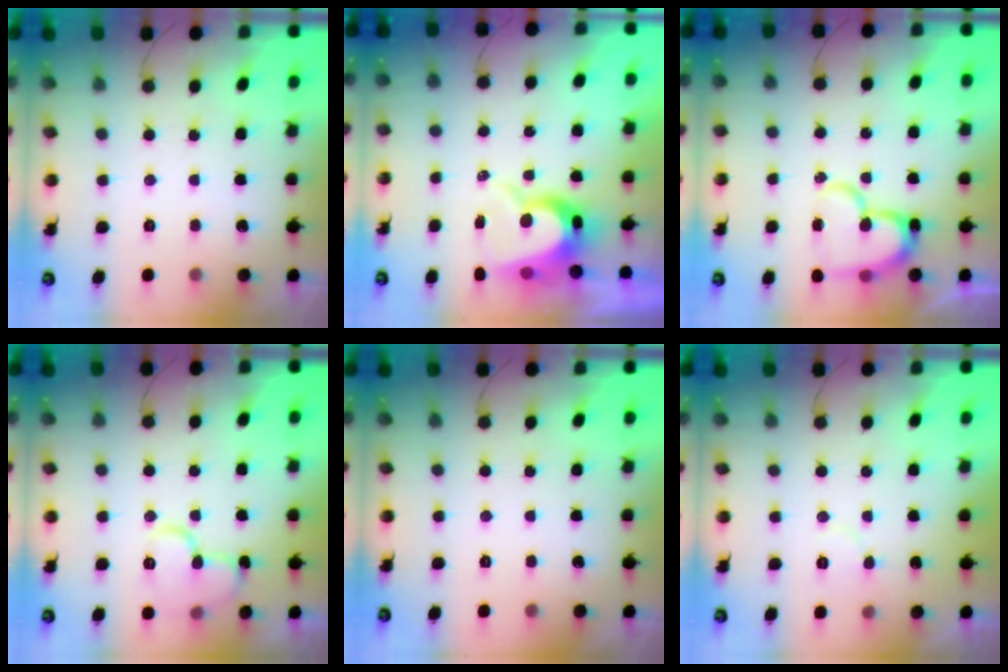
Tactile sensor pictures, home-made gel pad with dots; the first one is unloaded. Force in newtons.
{"total": 9.5, "press": 9.5, "slide": 0.7}
{"total": 16.2, "press": 16.1, "slide": 1.4}
{"total": 11.7, "press": 11.6, "slide": 1.3}
{"total": 0.0}
{"total": 4.2, "press": 4.2, "slide": 0.4}